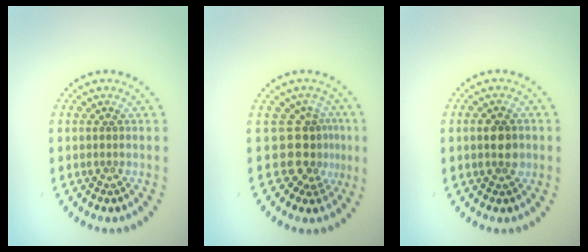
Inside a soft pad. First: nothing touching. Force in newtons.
{"total": 3.4, "press": 2.6, "slide": 2.3}
{"total": 2.6, "press": 2.6, "slide": 0.1}